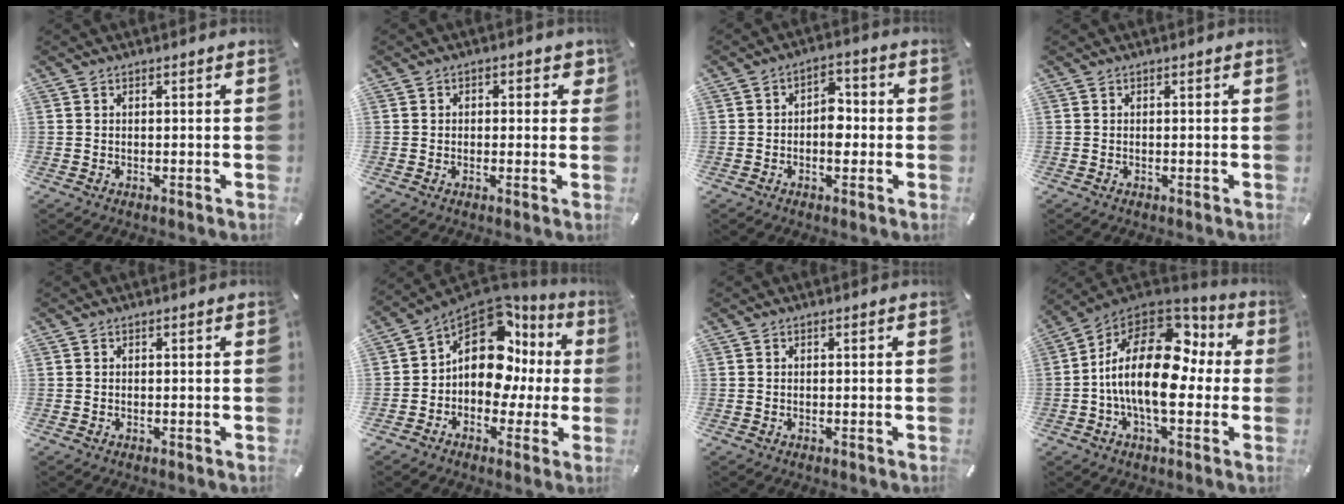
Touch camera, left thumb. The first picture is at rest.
{"total": 2.5, "force": [0.0, 2.1, 1.3], "torque": [-0.002, 0.002, -0.008]}
{"total": 5.5, "force": [-1.2, 3.6, 3.9], "torque": [-0.046, 0.005, -0.027]}
{"total": 0.0}
{"total": 0.0}
{"total": 15.1, "force": [3.5, 10.4, 10.4], "torque": [-0.180, -0.029, 0.055]}
{"total": 0.0}
{"total": 21.3, "force": [0.0, 11.5, 18.0], "torque": [-0.342, -0.002, 0.001]}